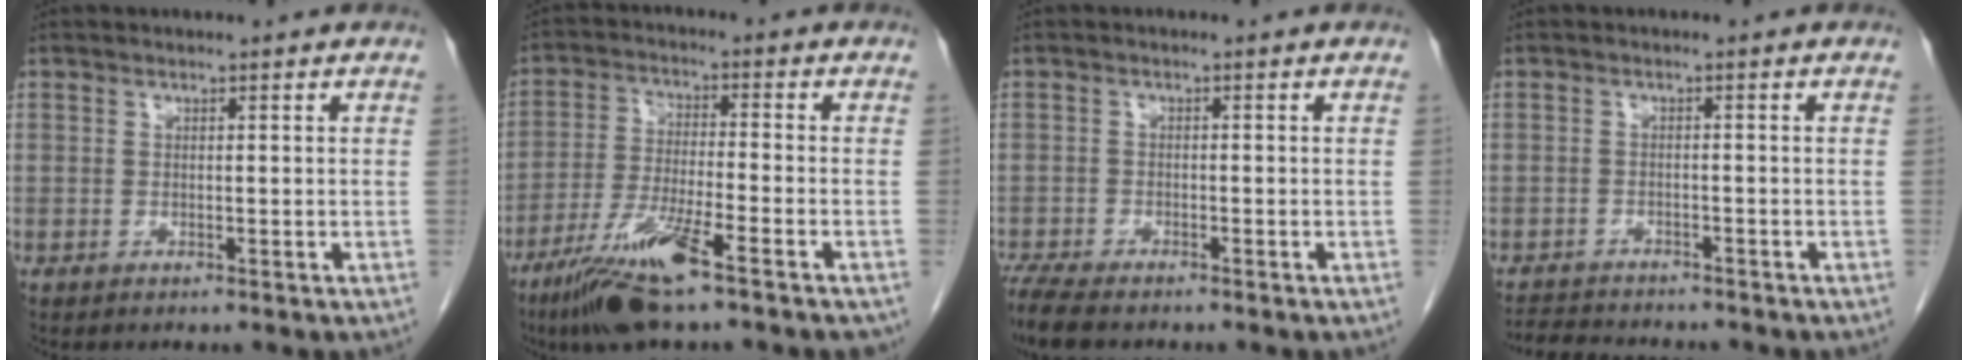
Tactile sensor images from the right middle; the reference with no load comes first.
{"total": 11.6, "force": [-7.4, 0.8, 9.0], "torque": [-0.172, -0.026, -0.133]}
{"total": 5.8, "force": [-4.8, 1.2, 2.9], "torque": [-0.059, -0.017, -0.085]}
{"total": 6.5, "force": [-6.2, 1.1, 1.8], "torque": [-0.029, -0.008, -0.093]}